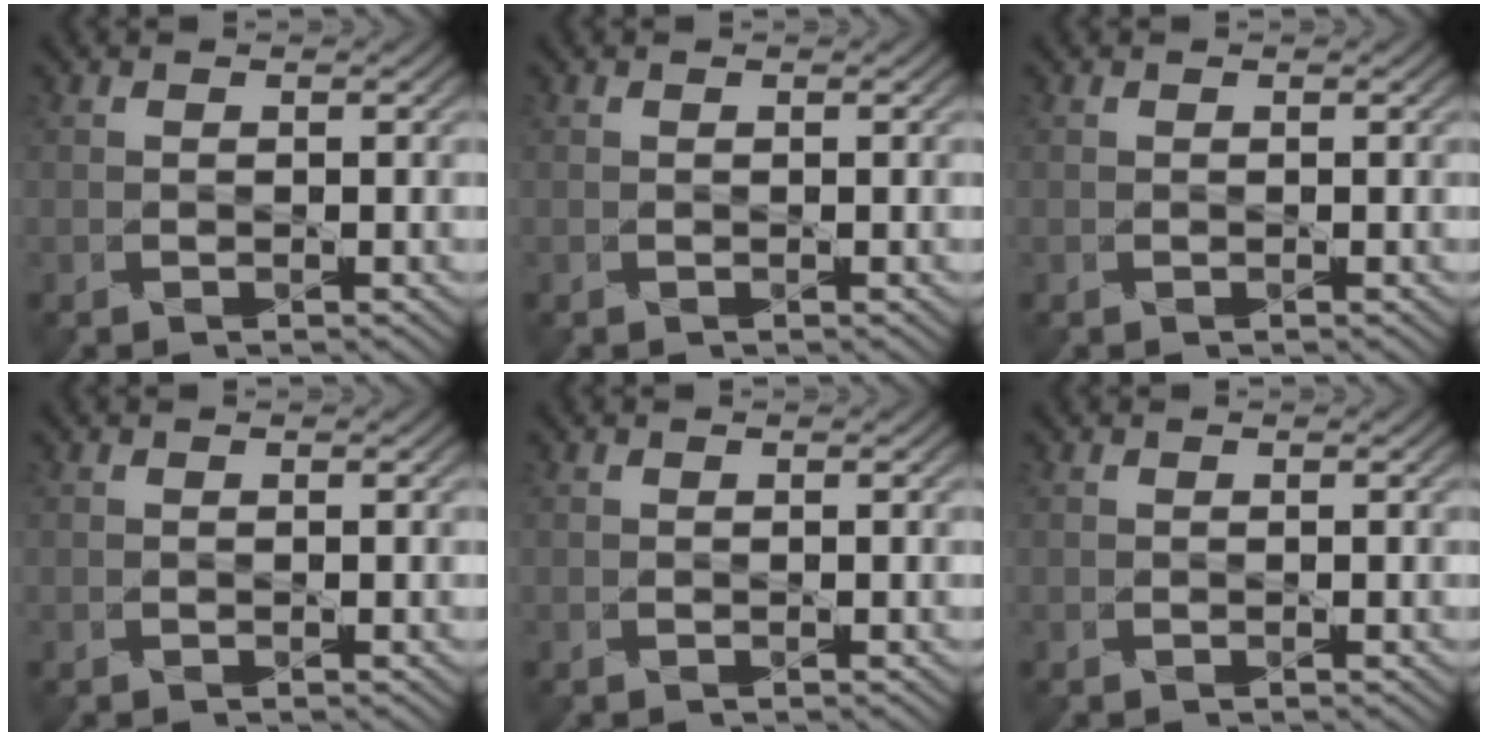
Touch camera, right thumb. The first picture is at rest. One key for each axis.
{"total": 0.0}
{"total": 0.0}
{"total": 0.0}
{"total": 0.0}
{"total": 0.0}